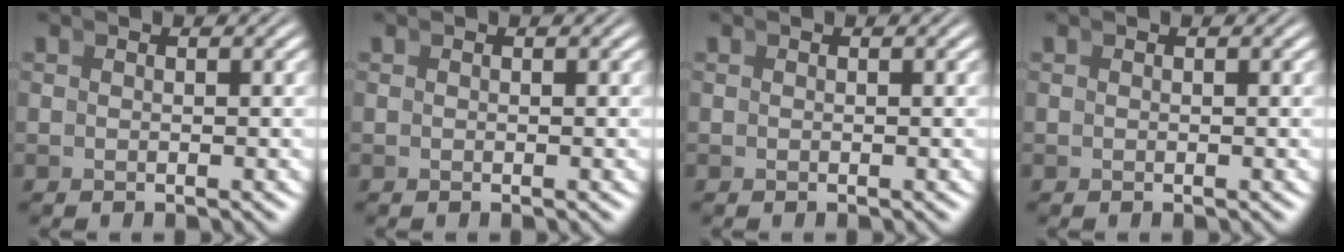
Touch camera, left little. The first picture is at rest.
{"total": 0.0}
{"total": 0.0}
{"total": 0.0}